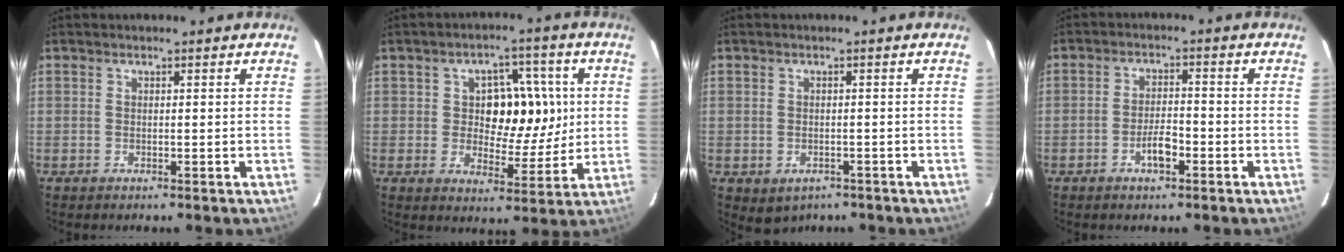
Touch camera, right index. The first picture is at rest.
{"total": 10.0, "force": [1.4, 5.7, 8.1], "torque": [-0.108, 0.019, 0.030]}
{"total": 3.6, "force": [-2.1, 2.8, 1.1], "torque": [-0.016, 0.002, -0.018]}
{"total": 3.9, "force": [-1.9, 1.2, 3.2], "torque": [-0.058, 0.004, -0.036]}